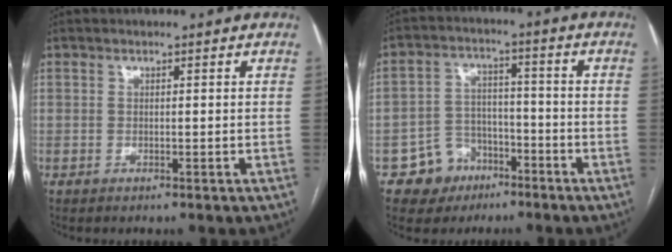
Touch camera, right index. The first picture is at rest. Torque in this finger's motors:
{"motor_torque": [0.21, -0.37, -0.20, -0.12]}